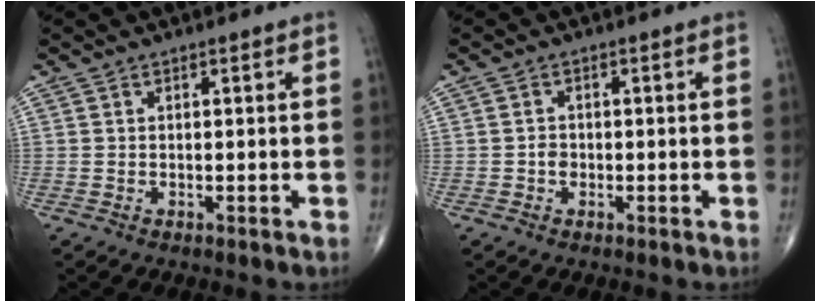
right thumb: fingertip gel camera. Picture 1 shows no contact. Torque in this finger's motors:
{"motor_torque": [0.43, 0.38, 0.15, -0.35, -0.01]}